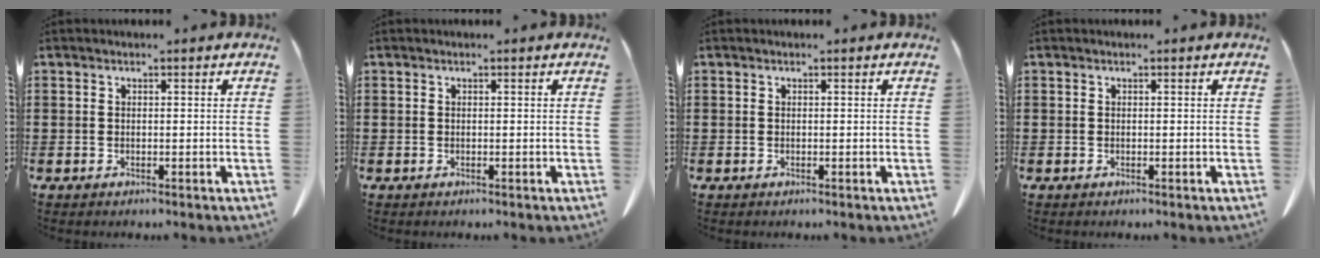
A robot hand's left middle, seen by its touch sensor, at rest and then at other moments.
{"total": 0.0}
{"total": 0.0}
{"total": 0.0}